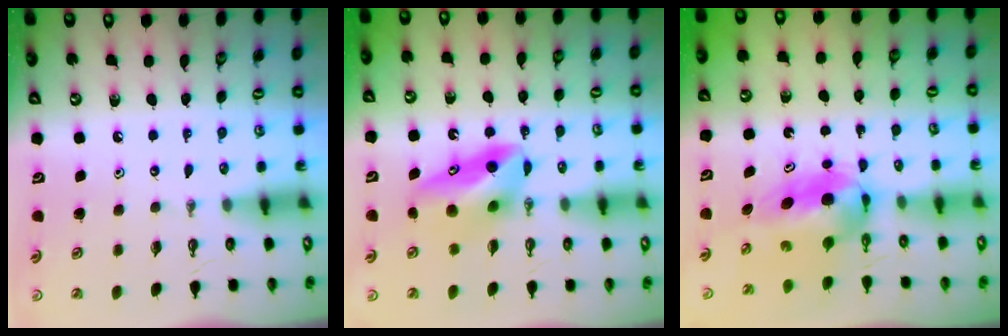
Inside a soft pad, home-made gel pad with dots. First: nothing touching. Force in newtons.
{"total": 9.4, "press": 9.3, "slide": 1.6}
{"total": 7.8, "press": 6.4, "slide": 4.5}